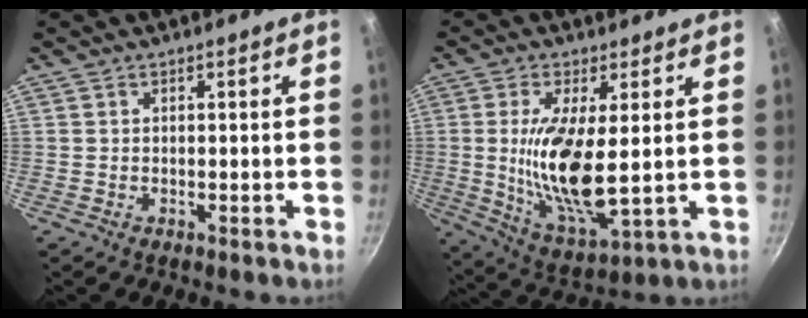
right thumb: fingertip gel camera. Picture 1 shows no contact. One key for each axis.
{"total": 14.6, "fx": 1.1, "fy": 4.9, "fz": 13.8, "tx": -0.267, "ty": -0.024, "tz": 0.027}